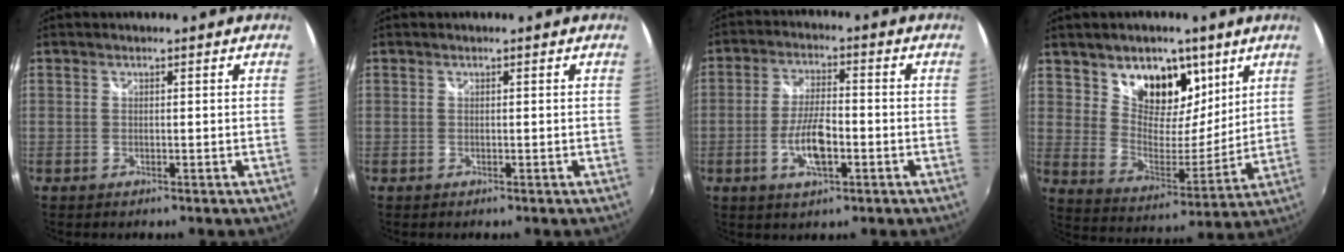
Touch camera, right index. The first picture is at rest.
{"total": 0.0}
{"total": 8.0, "force": [-2.6, 2.8, 7.0], "torque": [-0.140, -0.002, -0.047]}
{"total": 14.7, "force": [8.3, 9.5, 7.7], "torque": [-0.126, 0.002, 0.145]}